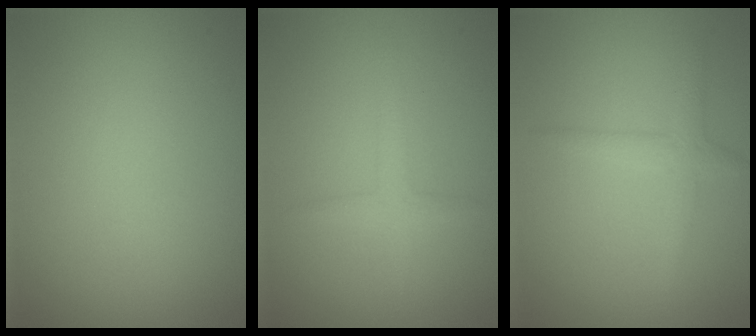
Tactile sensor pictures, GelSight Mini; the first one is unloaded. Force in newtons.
{"total": 1.6, "press": 1.6, "slide": 0.1}
{"total": 1.9, "press": 1.9, "slide": 0.1}